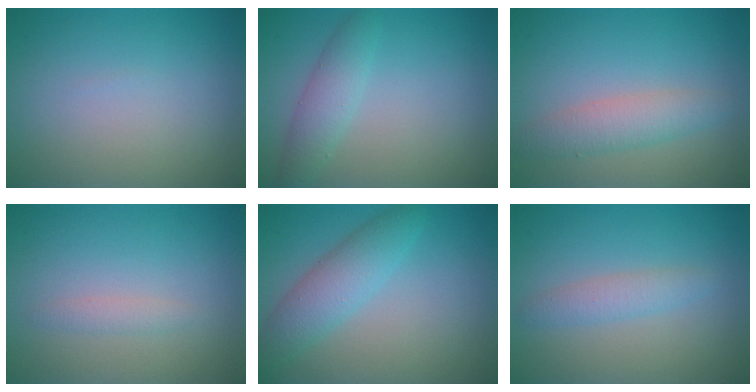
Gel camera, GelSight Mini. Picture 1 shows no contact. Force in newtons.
{"total": 2.6, "press": 2.6, "slide": 0.1}
{"total": 2.9, "press": 2.9, "slide": 0.1}
{"total": 1.0, "press": 1.0, "slide": 0.0}
{"total": 3.9, "press": 3.9, "slide": 0.0}
{"total": 1.9, "press": 1.9, "slide": 0.1}